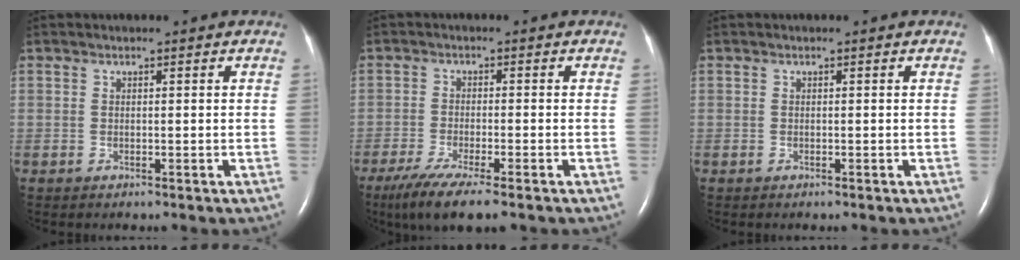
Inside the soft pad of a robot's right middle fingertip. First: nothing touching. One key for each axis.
{"total": 8.1, "fx": -5.7, "fy": 0.6, "fz": 5.7, "tx": -0.102, "ty": -0.021, "tz": -0.091}
{"total": 0.0}